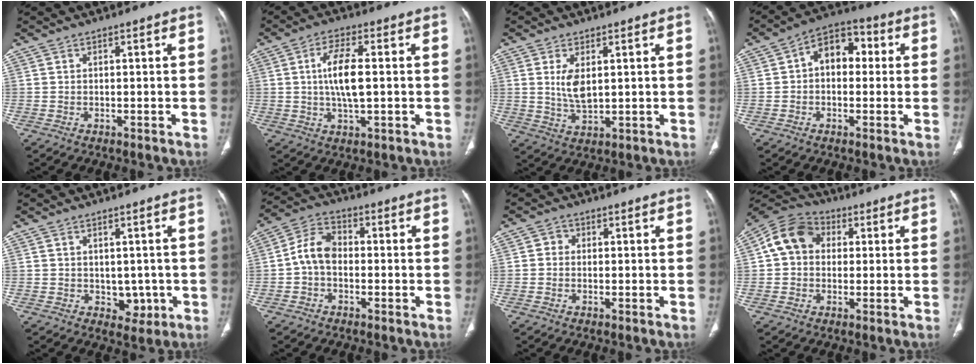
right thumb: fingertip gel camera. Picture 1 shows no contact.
{"total": 8.5, "force": [0.5, 3.0, 7.9], "torque": [-0.161, 0.001, 0.006]}
{"total": 5.4, "force": [1.3, 2.7, 4.6], "torque": [-0.086, -0.014, 0.033]}
{"total": 9.3, "force": [1.0, 6.3, 6.7], "torque": [-0.070, 0.031, 0.004]}
{"total": 3.9, "force": [-0.4, 3.0, 2.5], "torque": [-0.010, -0.003, 0.006]}
{"total": 7.0, "force": [-0.8, 4.9, 4.9], "torque": [-0.081, 0.024, -0.029]}
{"total": 1.8, "force": [0.1, 1.7, 0.7], "torque": [0.000, 0.005, -0.002]}
{"total": 10.3, "force": [1.9, 8.3, 5.7], "torque": [-0.093, 0.023, 0.020]}